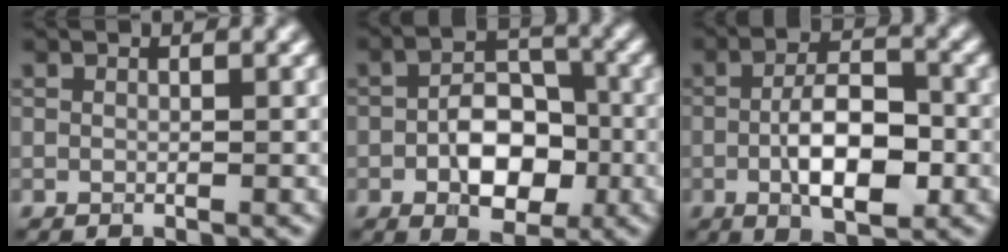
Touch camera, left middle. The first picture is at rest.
{"total": 6.3, "force": [-1.8, 3.8, 4.7], "torque": [-0.069, 0.001, -0.031]}
{"total": 6.8, "force": [-1.6, 2.9, 5.9], "torque": [-0.102, 0.000, -0.028]}